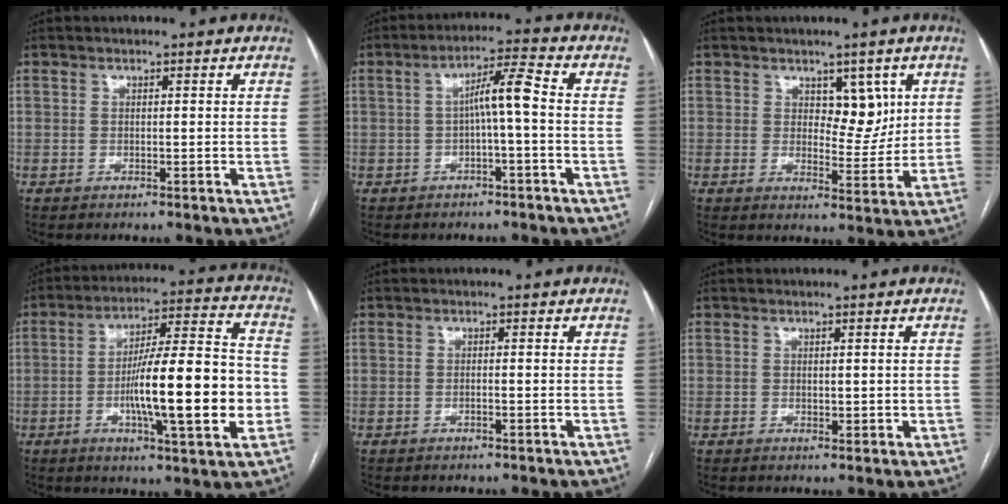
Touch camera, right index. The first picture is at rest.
{"total": 5.5, "force": [-0.4, 0.2, 5.5], "torque": [-0.091, 0.022, -0.004]}
{"total": 5.4, "force": [2.3, 2.9, 3.9], "torque": [-0.046, -0.001, 0.038]}
{"total": 18.2, "force": [-3.4, 2.3, 17.8], "torque": [-0.285, 0.007, -0.052]}
{"total": 0.7, "force": [-0.3, 0.1, 0.7], "torque": [-0.014, 0.000, -0.004]}
{"total": 1.6, "force": [0.2, 1.0, 1.3], "torque": [-0.018, -0.003, 0.005]}